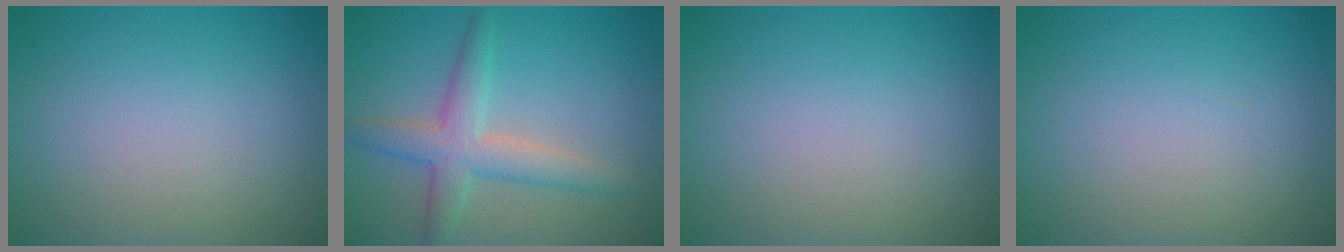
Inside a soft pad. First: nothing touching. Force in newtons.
{"total": 4.2, "press": 4.2, "slide": 0.1}
{"total": 0.0}
{"total": 0.0}